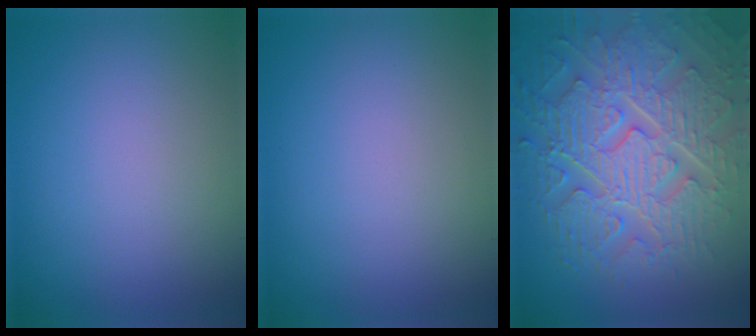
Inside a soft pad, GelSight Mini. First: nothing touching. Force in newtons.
{"total": 0.0}
{"total": 9.4, "press": 6.9, "slide": 6.4}